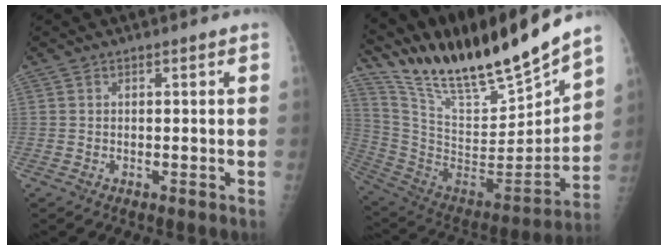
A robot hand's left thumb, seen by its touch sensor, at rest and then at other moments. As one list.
[{"total": 26.1, "force": [22.7, 3.2, 12.5], "torque": [-0.189, -0.122, 0.393]}]